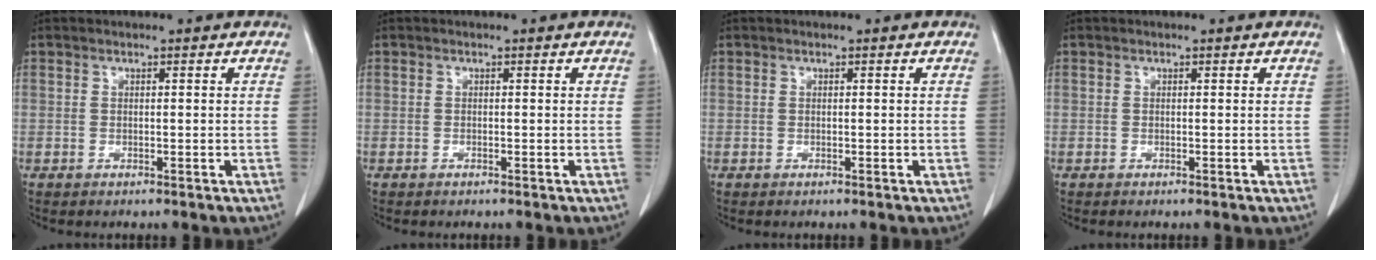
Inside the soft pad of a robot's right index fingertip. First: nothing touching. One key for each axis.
{"total": 0.0}
{"total": 0.0}
{"total": 0.0}